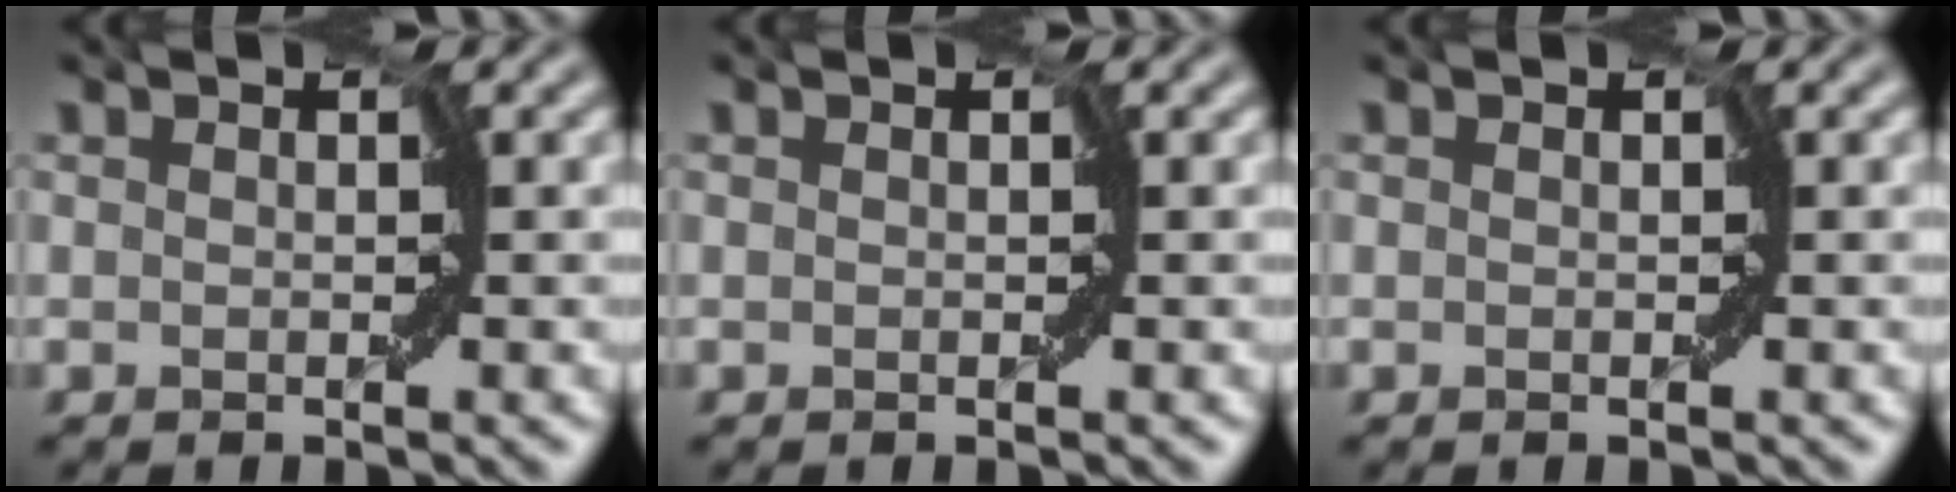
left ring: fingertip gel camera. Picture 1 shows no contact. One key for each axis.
{"total": 0.0}
{"total": 0.0}